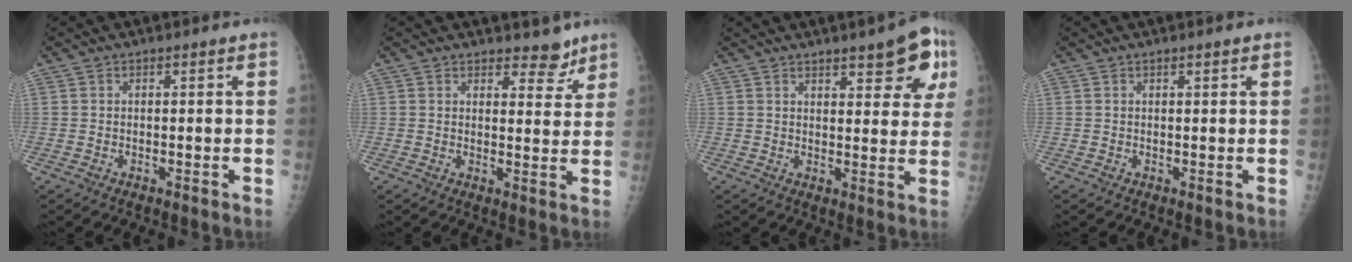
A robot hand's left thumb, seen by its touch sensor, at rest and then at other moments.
{"total": 4.5, "force": [3.7, 2.2, 1.3], "torque": [0.010, -0.027, 0.049]}
{"total": 10.4, "force": [5.3, 3.5, 8.2], "torque": [-0.072, -0.020, 0.063]}
{"total": 0.8, "force": [0.5, 0.1, 0.6], "torque": [-0.007, 0.000, 0.008]}